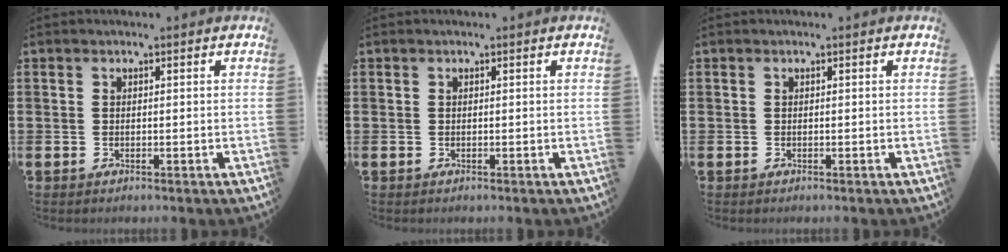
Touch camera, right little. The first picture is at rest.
{"total": 0.0}
{"total": 0.0}